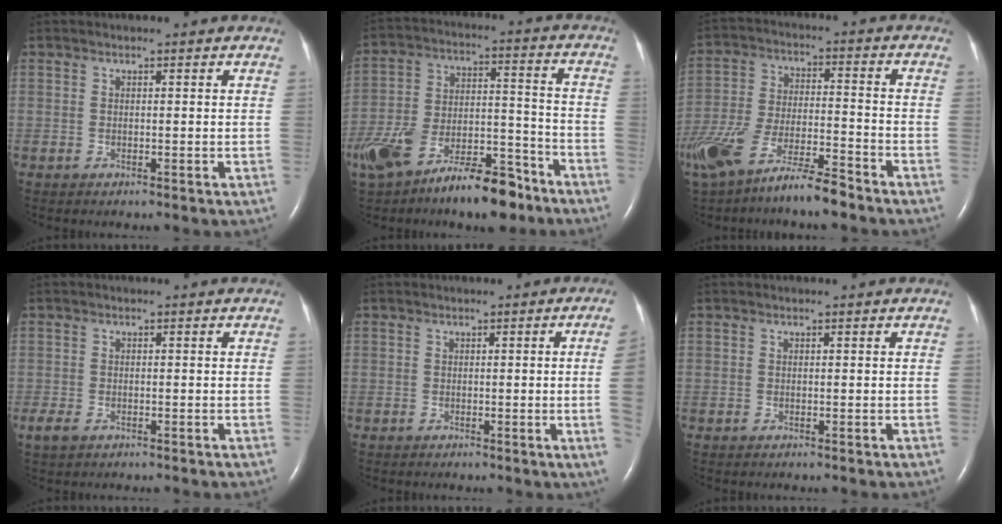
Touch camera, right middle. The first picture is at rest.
{"total": 18.6, "force": [-13.4, 6.6, 11.1], "torque": [-0.218, 0.021, -0.233]}
{"total": 15.2, "force": [-11.7, 3.2, 9.1], "torque": [-0.197, -0.014, -0.216]}
{"total": 2.4, "force": [-1.4, 1.4, 1.5], "torque": [-0.034, -0.005, -0.020]}
{"total": 3.5, "force": [-0.2, -1.5, 3.2], "torque": [-0.041, -0.006, -0.001]}
{"total": 0.0}